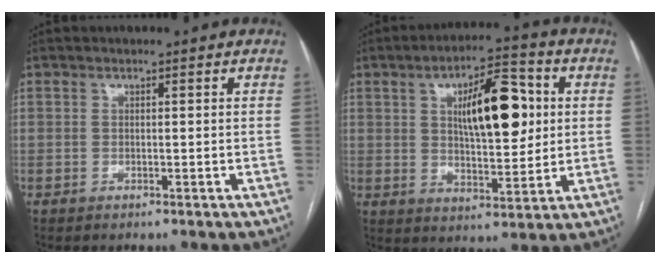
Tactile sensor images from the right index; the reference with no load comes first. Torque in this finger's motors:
{"motor_torque": [1.31, 0.00, 0.34, 0.14]}